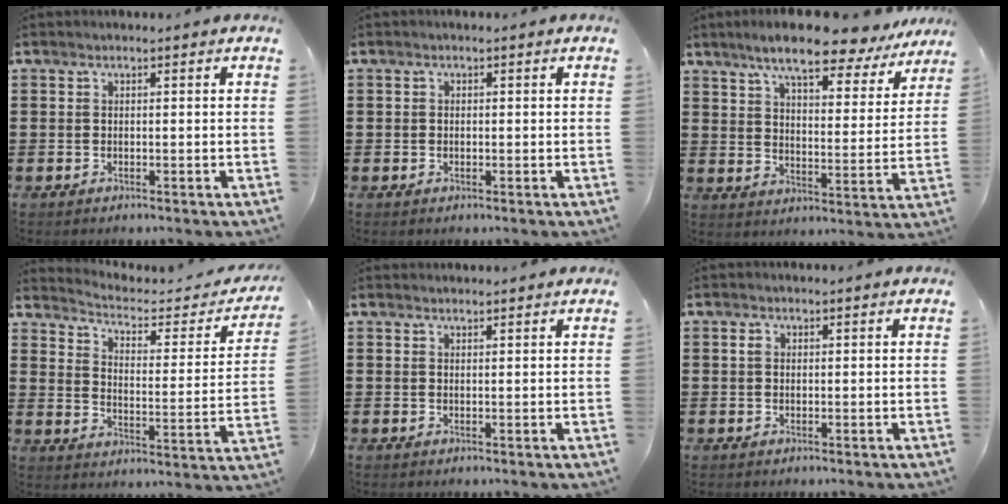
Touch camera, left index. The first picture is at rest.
{"total": 0.8, "force": [-0.1, 0.7, 0.3], "torque": [-0.009, 0.003, -0.003]}
{"total": 9.3, "force": [7.9, 1.2, 4.7], "torque": [-0.104, -0.034, 0.134]}
{"total": 2.9, "force": [2.5, 0.9, 1.3], "torque": [-0.043, -0.019, 0.032]}
{"total": 0.9, "force": [0.9, 0.1, 0.0], "torque": [-0.002, 0.000, 0.018]}
{"total": 0.9, "force": [0.1, 0.8, 0.4], "torque": [-0.011, 0.006, 0.002]}